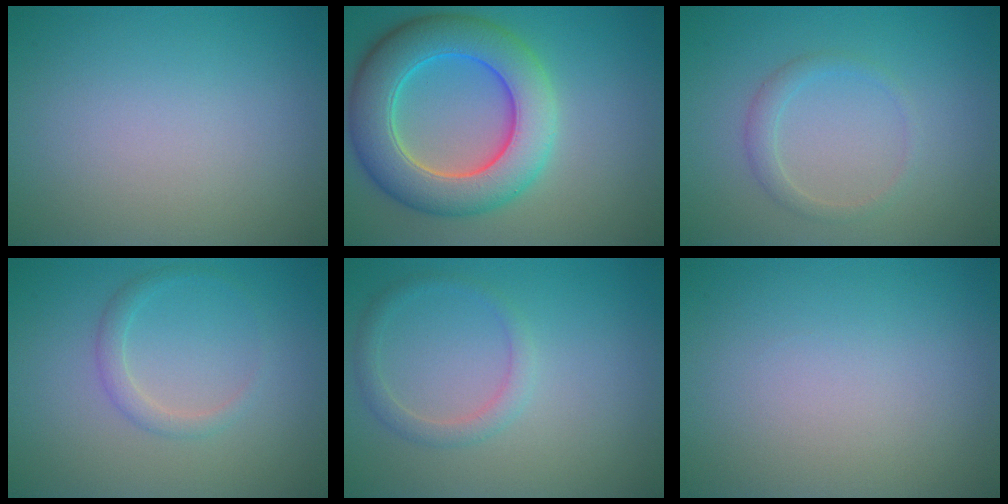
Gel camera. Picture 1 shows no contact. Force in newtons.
{"total": 9.0, "press": 9.0, "slide": 0.5}
{"total": 1.5, "press": 1.5, "slide": 0.2}
{"total": 1.4, "press": 1.4, "slide": 0.0}
{"total": 1.7, "press": 1.7, "slide": 0.1}
{"total": 0.0}